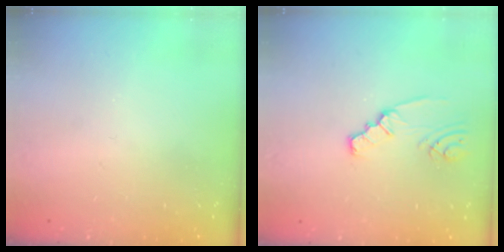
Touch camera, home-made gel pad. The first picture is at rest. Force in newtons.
{"total": 2.0, "press": 2.0, "slide": 0.1}